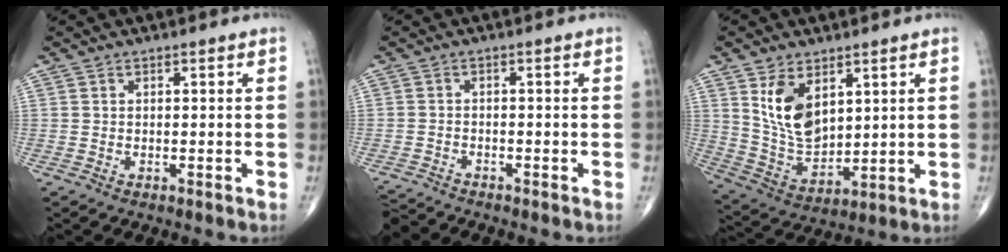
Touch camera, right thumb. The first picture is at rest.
{"total": 3.4, "force": [-3.4, 0.0, -0.5], "torque": [-0.003, -0.001, -0.064]}
{"total": 11.2, "force": [4.6, 6.6, 7.9], "torque": [-0.123, -0.029, 0.104]}